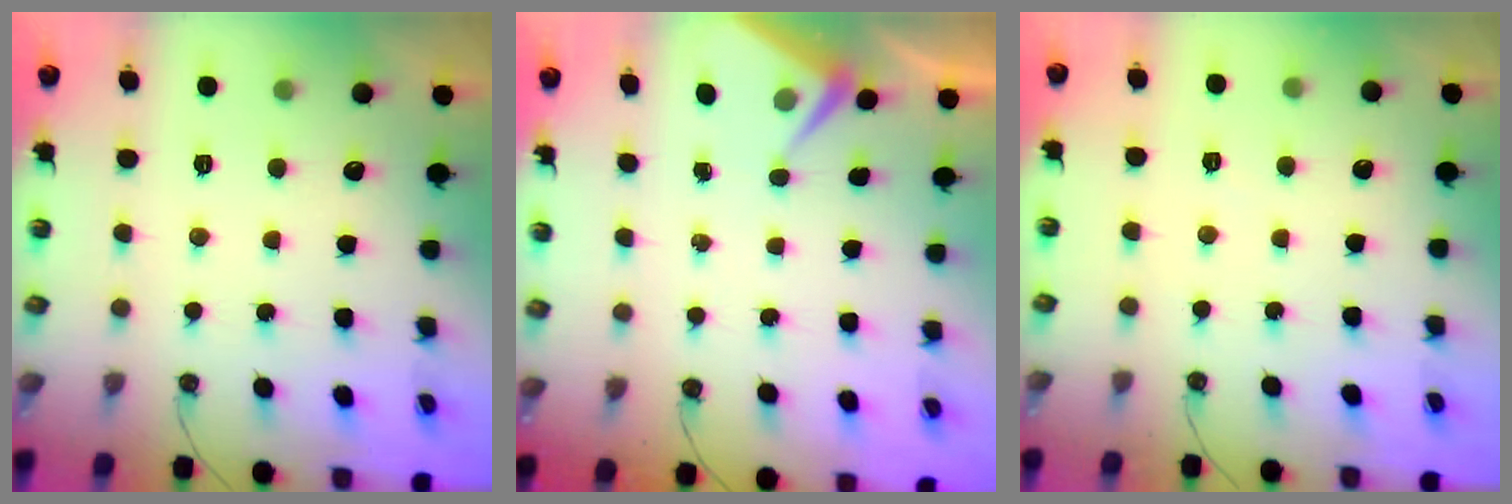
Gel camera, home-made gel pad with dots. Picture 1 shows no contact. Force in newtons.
{"total": 3.9, "press": 3.9, "slide": 0.5}
{"total": 3.0, "press": 3.0, "slide": 0.5}